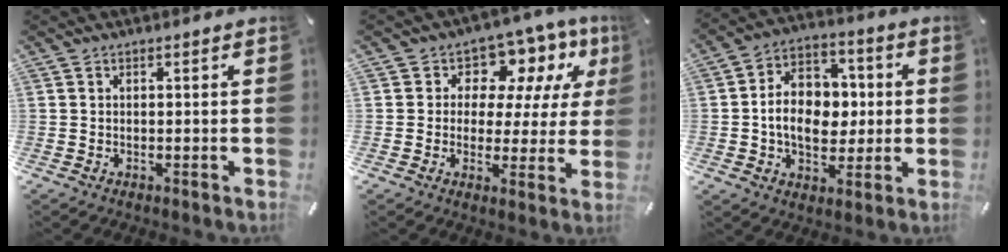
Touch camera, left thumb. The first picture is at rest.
{"total": 9.6, "force": [5.2, 6.9, 4.2], "torque": [-0.069, -0.040, 0.095]}
{"total": 12.5, "force": [-0.7, 9.9, 7.7], "torque": [-0.126, 0.018, -0.007]}